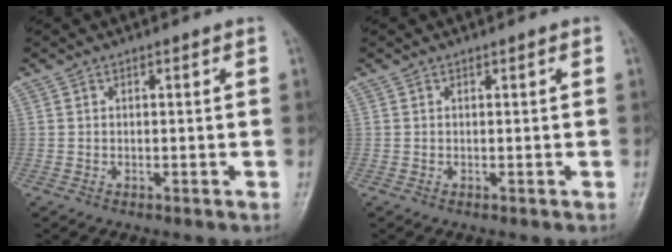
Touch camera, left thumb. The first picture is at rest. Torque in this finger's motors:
{"motor_torque": [0.08, 0.00, -0.22, -0.12, 0.00]}